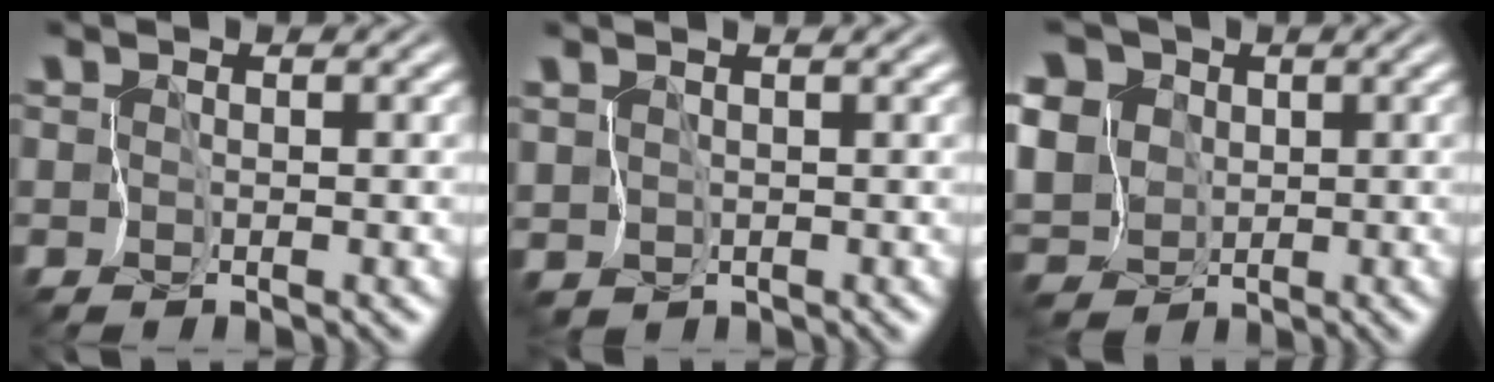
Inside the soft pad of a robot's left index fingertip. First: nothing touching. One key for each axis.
{"total": 0.7, "fx": 0.3, "fy": 0.6, "fz": 0.3, "tx": -0.015, "ty": -0.001, "tz": 0.005}
{"total": 10.6, "fx": 1.0, "fy": 9.2, "fz": 5.1, "tx": -0.135, "ty": 0.020, "tz": -0.015}